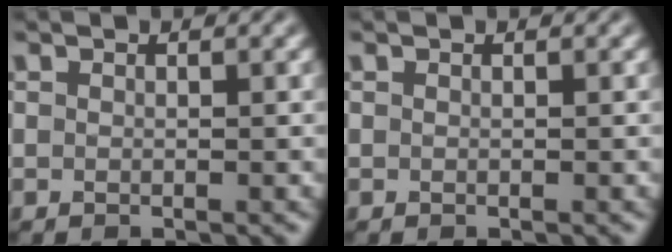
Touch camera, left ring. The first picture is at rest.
{"total": 0.0}